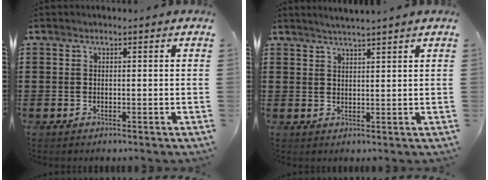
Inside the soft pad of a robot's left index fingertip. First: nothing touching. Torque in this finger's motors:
{"motor_torque": [2.14, 0.00, 0.17, 0.04]}